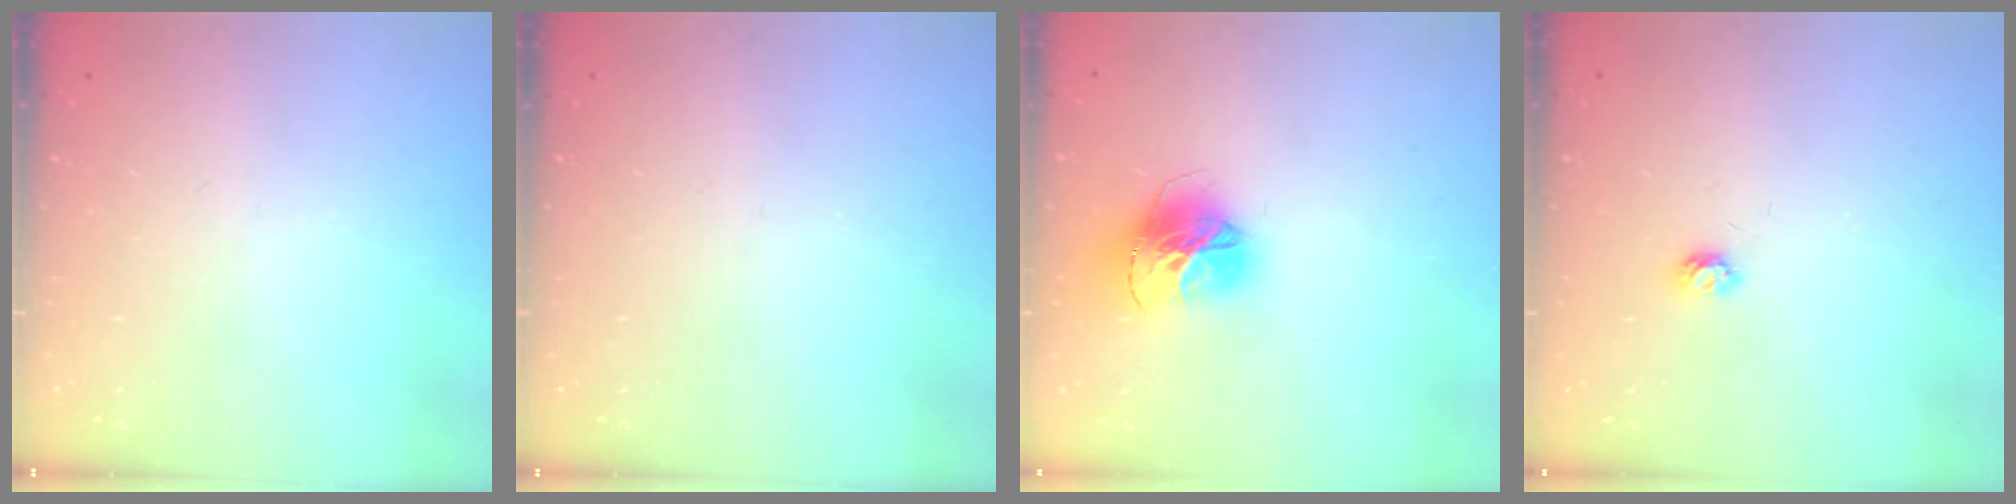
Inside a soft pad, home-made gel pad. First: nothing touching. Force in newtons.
{"total": 0.0}
{"total": 15.1, "press": 15.0, "slide": 1.5}
{"total": 4.2, "press": 4.2, "slide": 0.5}